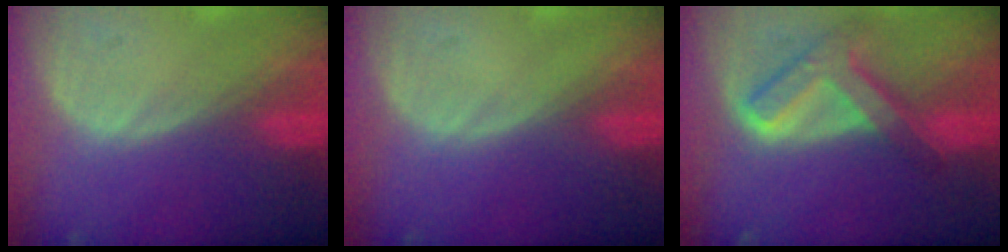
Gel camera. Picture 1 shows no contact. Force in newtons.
{"total": 0.0}
{"total": 7.8, "press": 6.6, "slide": 4.2}